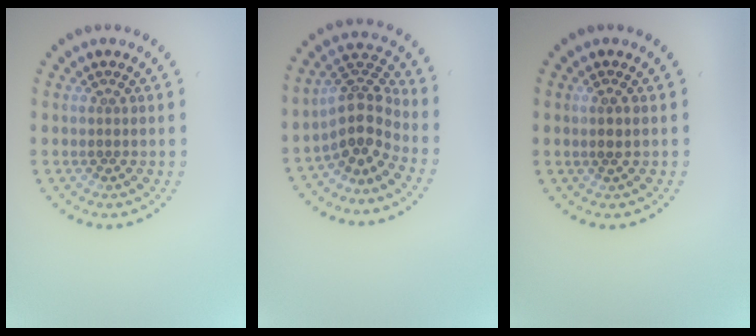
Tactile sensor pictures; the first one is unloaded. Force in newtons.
{"total": 4.1, "press": 3.1, "slide": 2.7}
{"total": 0.7, "press": 0.5, "slide": 0.4}